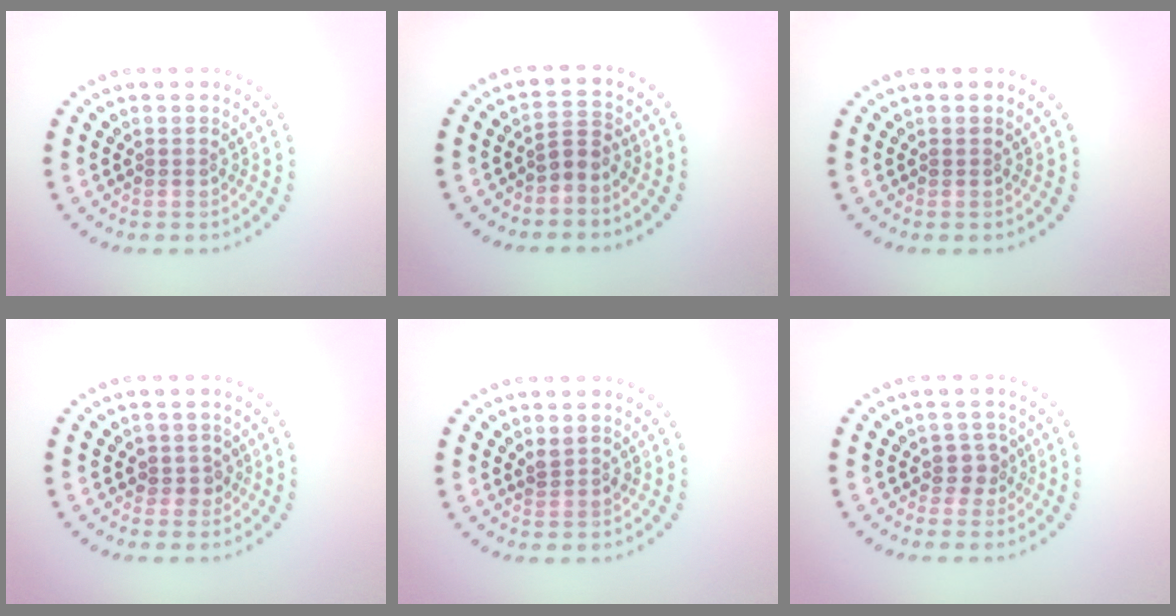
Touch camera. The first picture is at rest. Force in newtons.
{"total": 1.8, "press": 1.3, "slide": 1.3}
{"total": 0.0}
{"total": 1.5, "press": 1.2, "slide": 0.9}
{"total": 1.1, "press": 0.8, "slide": 0.7}
{"total": 1.6, "press": 1.3, "slide": 0.9}